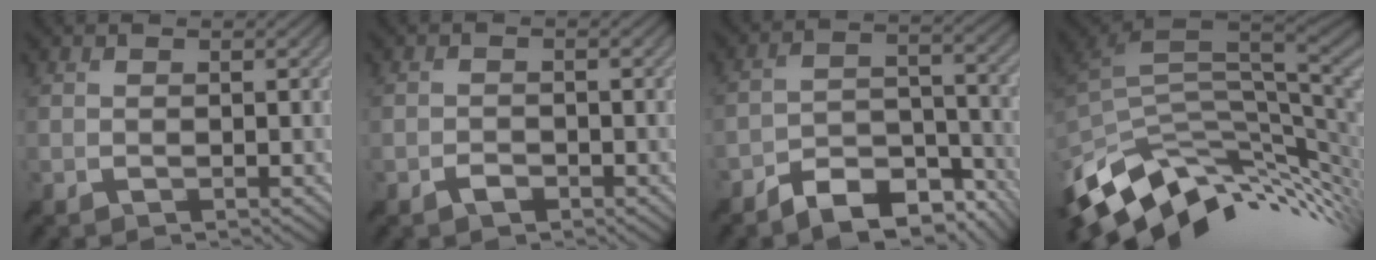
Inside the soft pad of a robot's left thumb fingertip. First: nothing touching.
{"total": 1.1, "force": [-0.9, 0.6, 0.4], "torque": [-0.010, -0.001, -0.016]}
{"total": 10.6, "force": [-8.2, 4.3, 5.2], "torque": [-0.082, -0.004, -0.141]}
{"total": 12.5, "force": [-4.2, 7.1, 9.4], "torque": [-0.191, -0.024, -0.066]}